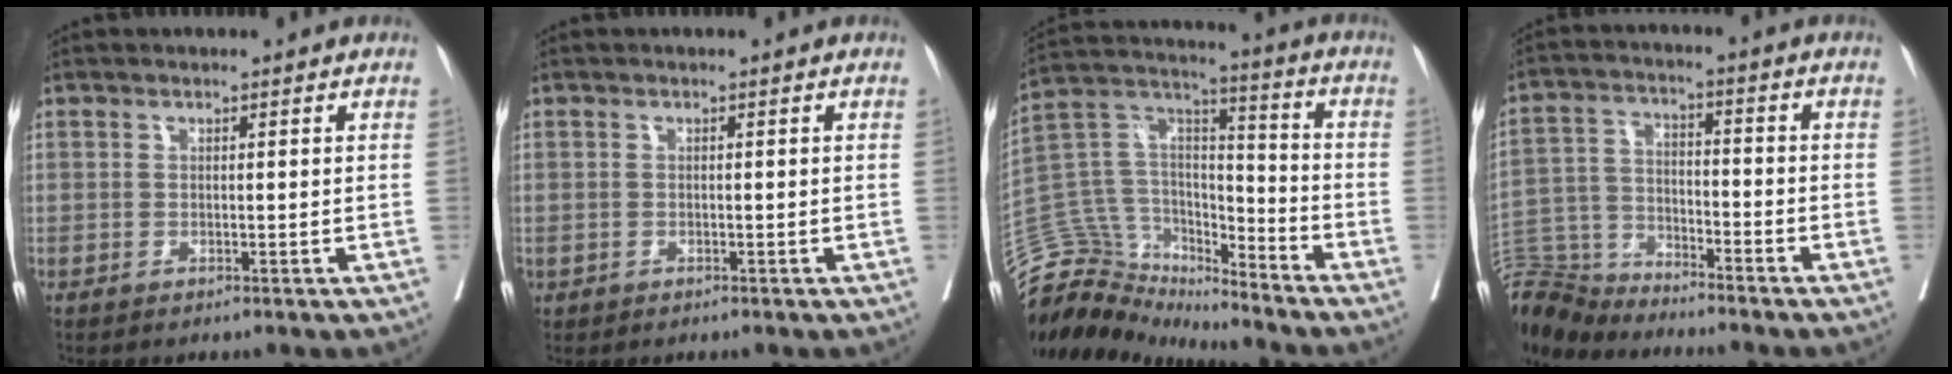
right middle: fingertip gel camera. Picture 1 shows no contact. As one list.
[{"total": 0.0}, {"total": 14.7, "force": [-14.1, 4.2, 1.2], "torque": [-0.023, 0.075, -0.254]}, {"total": 9.6, "force": [-9.6, 1.1, 0.1], "torque": [-0.007, 0.010, -0.187]}]